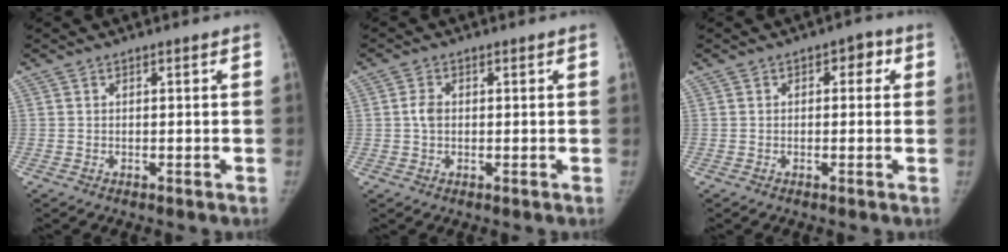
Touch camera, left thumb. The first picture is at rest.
{"total": 2.3, "force": [0.2, 1.7, 1.5], "torque": [-0.026, 0.002, 0.000]}
{"total": 3.0, "force": [0.7, 2.0, 2.2], "torque": [0.001, 0.005, -0.001]}